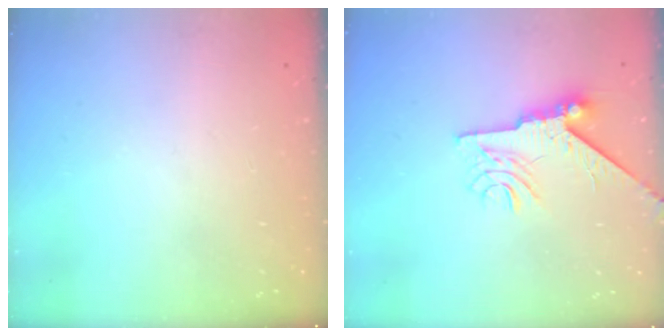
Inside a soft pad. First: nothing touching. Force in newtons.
{"total": 11.5, "press": 11.4, "slide": 1.2}